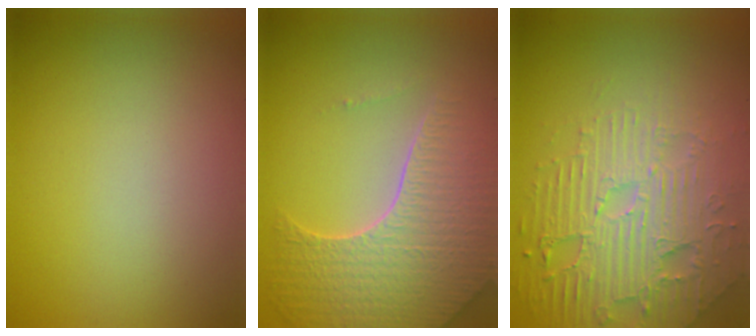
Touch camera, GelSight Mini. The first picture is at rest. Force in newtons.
{"total": 7.0, "press": 5.2, "slide": 4.7}
{"total": 6.5, "press": 5.1, "slide": 4.0}